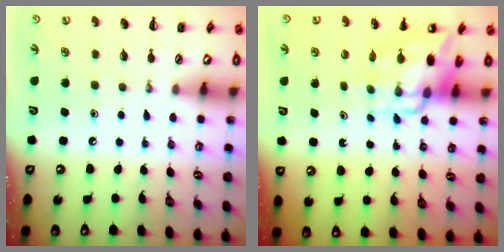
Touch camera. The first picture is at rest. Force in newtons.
{"total": 11.0, "press": 10.5, "slide": 3.4}